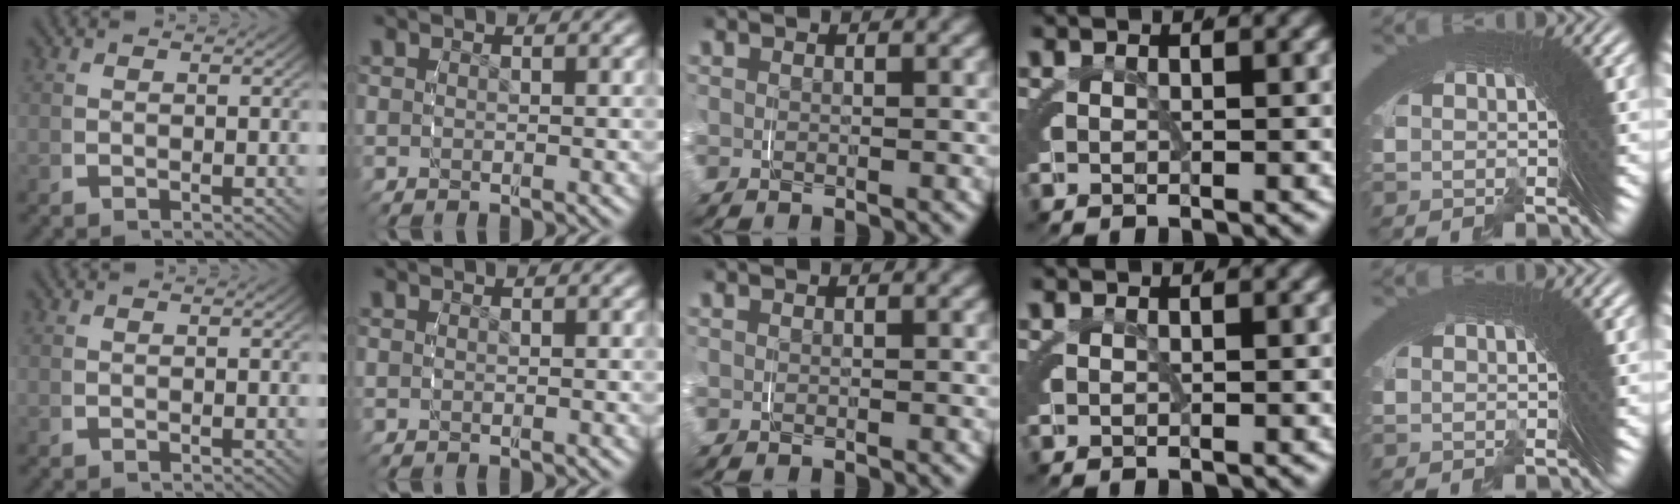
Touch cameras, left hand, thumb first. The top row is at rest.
{}